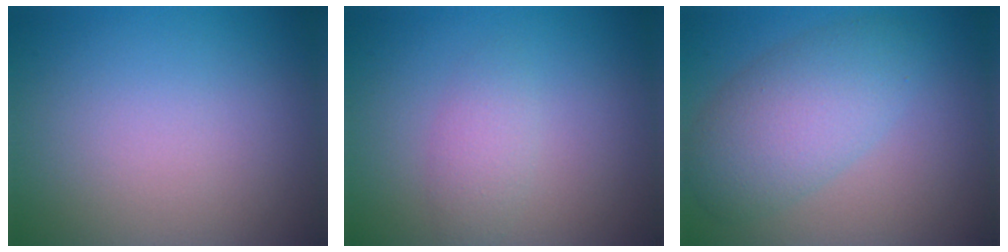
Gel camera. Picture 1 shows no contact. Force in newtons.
{"total": 1.9, "press": 1.9, "slide": 0.1}
{"total": 5.4, "press": 5.4, "slide": 0.1}